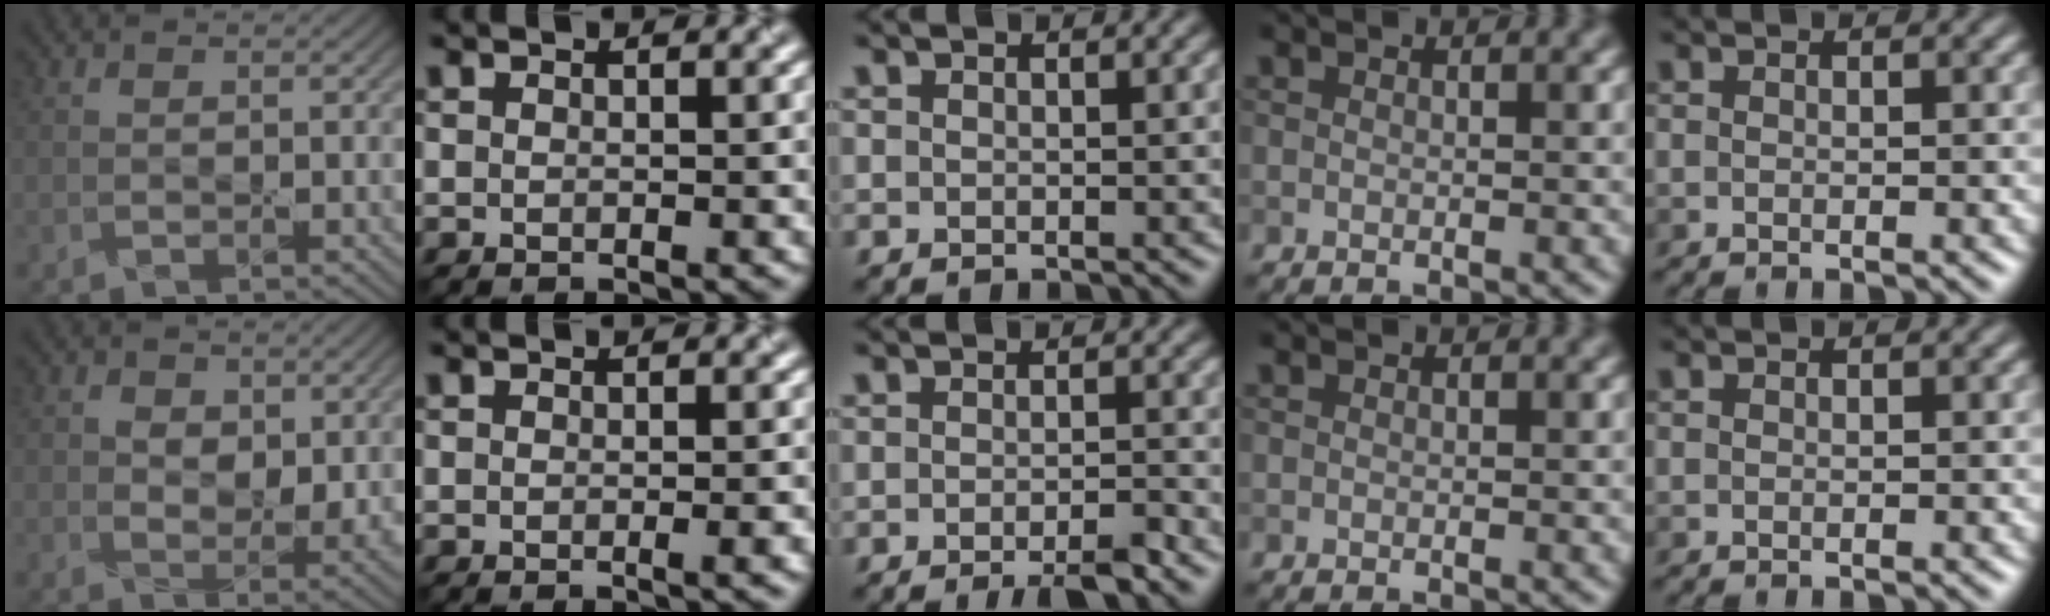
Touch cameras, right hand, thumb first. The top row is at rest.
{"thumb": {"total": 4.5, "force": [1.1, 3.1, 3.2], "torque": [-0.057, -0.012, 0.021]}, "index": {"total": 1.7, "force": [-0.5, 0.4, 1.6], "torque": [-0.017, -0.002, -0.008]}, "middle": {"total": 2.8, "force": [-2.0, 0.6, 1.9], "torque": [-0.028, 0.002, -0.029]}}